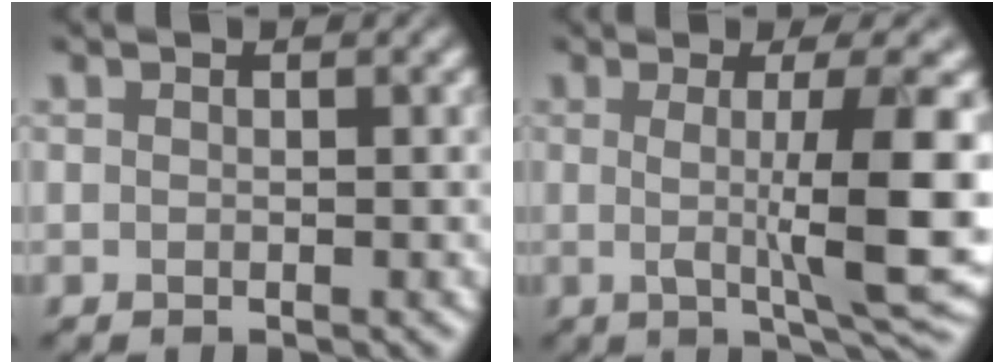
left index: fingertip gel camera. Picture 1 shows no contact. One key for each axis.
{"total": 9.1, "fx": -0.1, "fy": 1.8, "fz": 8.9, "tx": -0.119, "ty": -0.004, "tz": 0.000}